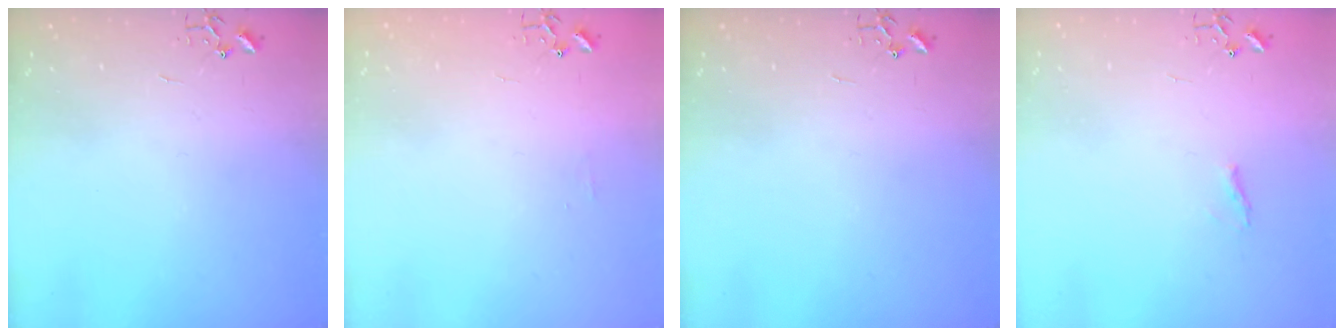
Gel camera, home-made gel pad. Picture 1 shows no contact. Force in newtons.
{"total": 3.9, "press": 3.8, "slide": 0.6}
{"total": 0.0}
{"total": 4.7, "press": 4.6, "slide": 0.6}